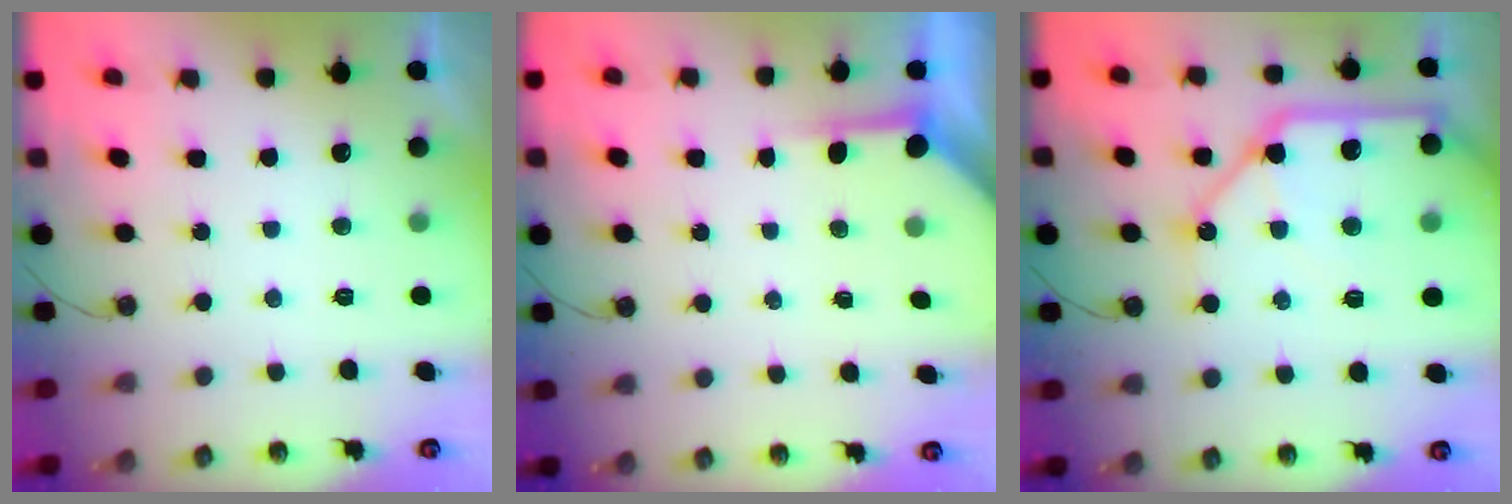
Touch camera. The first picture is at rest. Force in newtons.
{"total": 3.6, "press": 3.6, "slide": 0.5}
{"total": 18.4, "press": 18.3, "slide": 2.1}